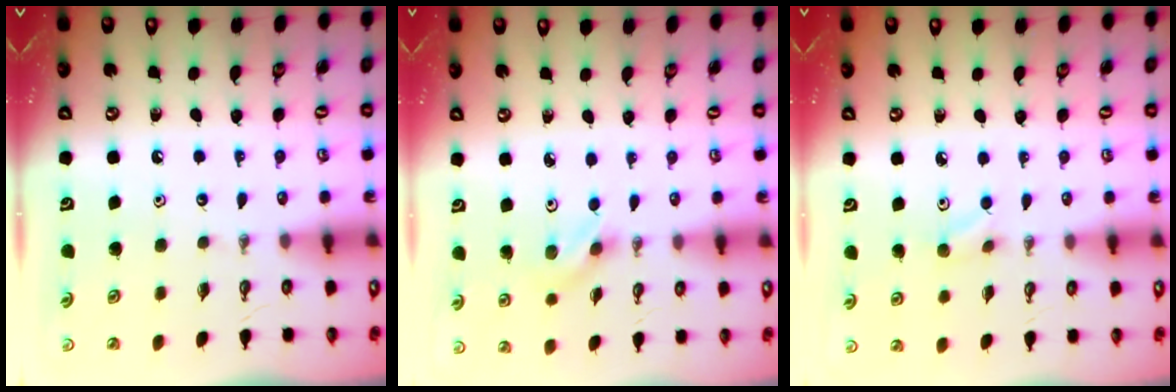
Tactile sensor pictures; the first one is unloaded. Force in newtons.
{"total": 3.1, "press": 2.8, "slide": 1.4}
{"total": 4.2, "press": 4.1, "slide": 0.8}